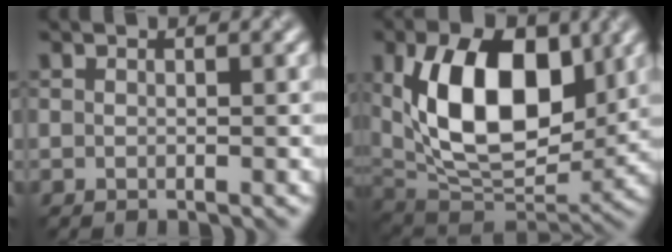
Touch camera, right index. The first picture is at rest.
{"total": 12.8, "force": [2.8, 7.3, 10.1], "torque": [-0.162, -0.005, 0.046]}